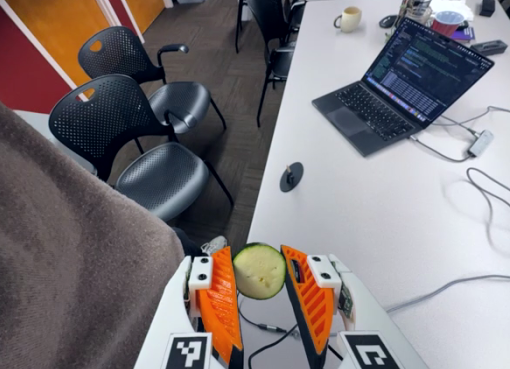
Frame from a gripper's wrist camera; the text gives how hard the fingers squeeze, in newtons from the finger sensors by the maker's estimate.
{"total": 8.5, "left": 8.0, "right": 9.0}